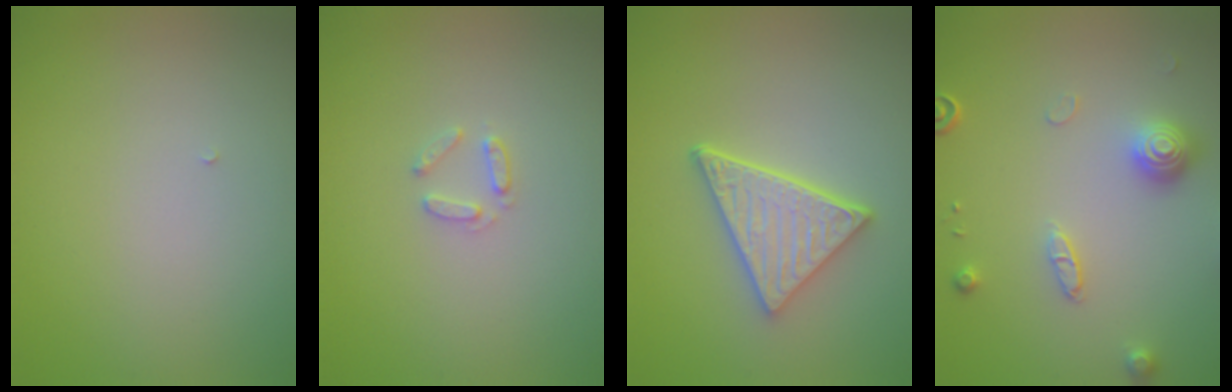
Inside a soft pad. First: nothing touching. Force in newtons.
{"total": 1.1, "press": 1.1, "slide": 0.2}
{"total": 4.8, "press": 3.7, "slide": 3.1}
{"total": 3.0, "press": 2.8, "slide": 0.9}